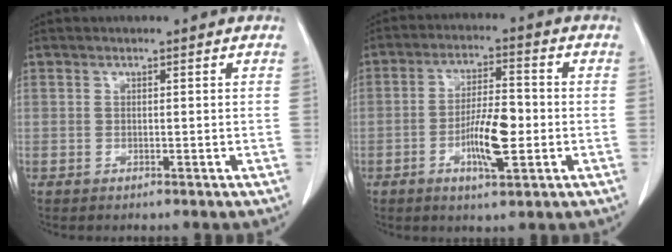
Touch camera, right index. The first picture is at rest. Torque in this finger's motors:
{"motor_torque": [-0.09, 0.10, 0.06, 0.04]}